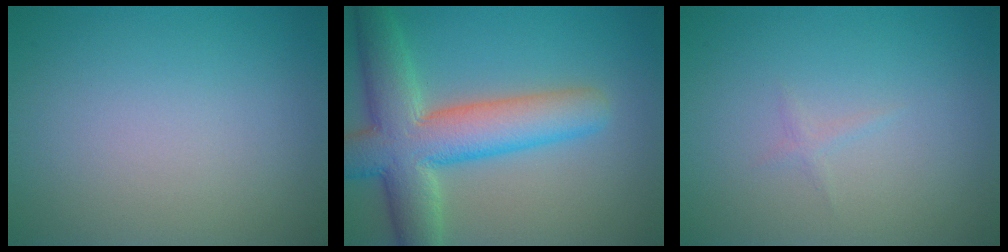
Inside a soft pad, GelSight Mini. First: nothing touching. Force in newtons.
{"total": 9.1, "press": 9.1, "slide": 0.3}
{"total": 0.5, "press": 0.5, "slide": 0.0}